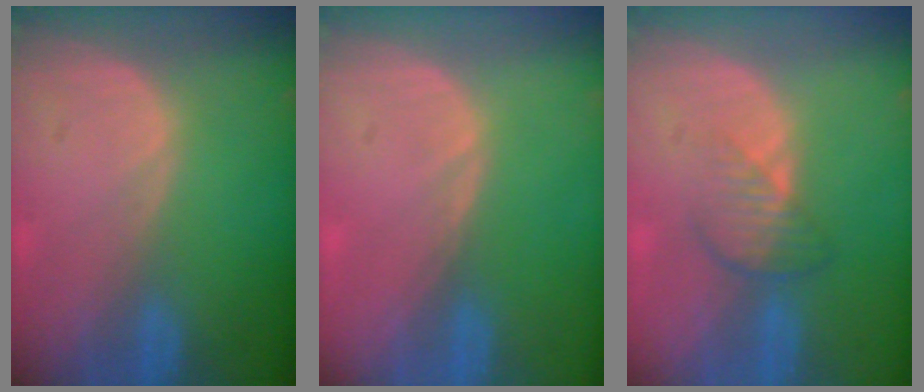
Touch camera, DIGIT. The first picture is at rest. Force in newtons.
{"total": 0.6, "press": 0.4, "slide": 0.4}
{"total": 3.8, "press": 3.4, "slide": 1.6}